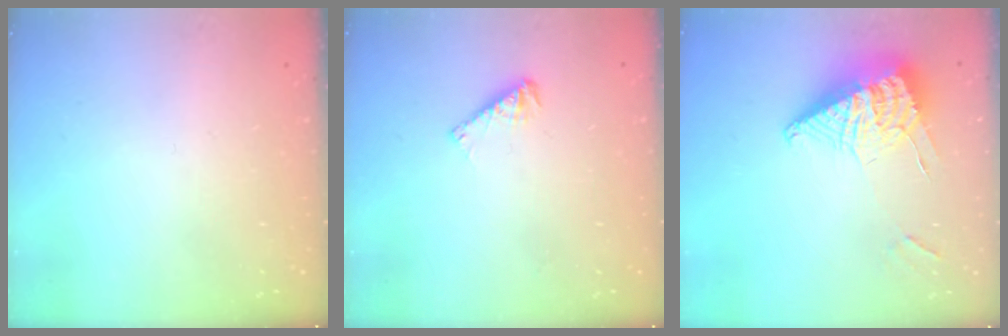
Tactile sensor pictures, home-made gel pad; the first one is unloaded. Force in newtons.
{"total": 3.9, "press": 3.9, "slide": 0.5}
{"total": 11.7, "press": 11.6, "slide": 1.5}